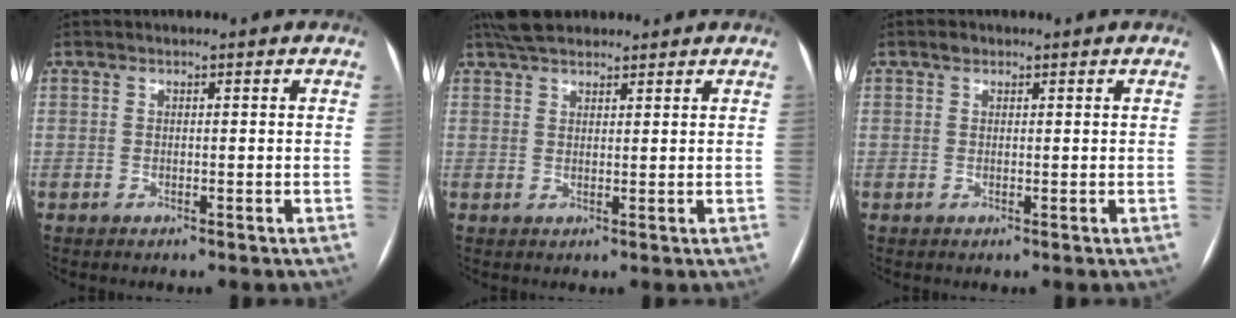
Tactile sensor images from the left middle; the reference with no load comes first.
{"total": 6.1, "force": [5.2, 2.1, 2.5], "torque": [-0.045, 0.032, 0.093]}
{"total": 0.9, "force": [0.6, 0.6, 0.3], "torque": [-0.005, 0.006, 0.008]}